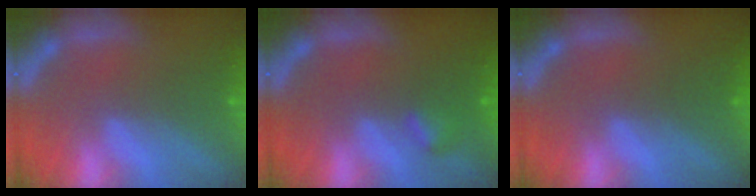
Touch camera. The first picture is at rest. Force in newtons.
{"total": 1.4}
{"total": 0.0}